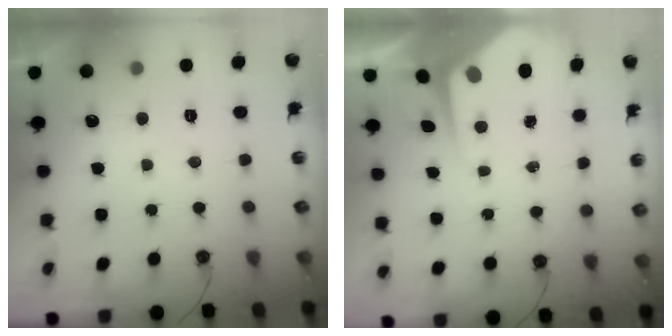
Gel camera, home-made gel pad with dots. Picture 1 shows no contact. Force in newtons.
{"total": 5.7, "press": 5.7, "slide": 0.5}